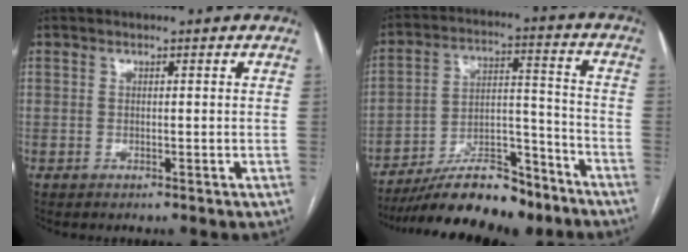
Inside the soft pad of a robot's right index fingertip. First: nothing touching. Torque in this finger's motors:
{"motor_torque": [0.32, -0.53, 0.52, 0.08]}